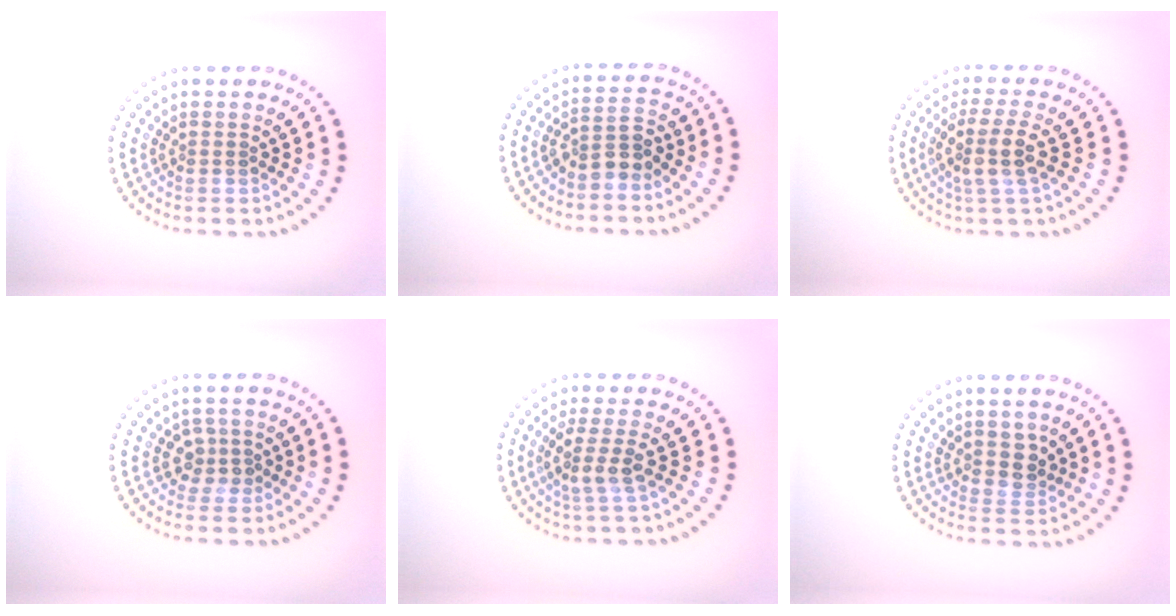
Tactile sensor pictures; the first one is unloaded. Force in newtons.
{"total": 2.7, "press": 2.4, "slide": 1.2}
{"total": 3.3, "press": 2.8, "slide": 1.8}
{"total": 1.6, "press": 1.3, "slide": 0.9}
{"total": 2.7, "press": 2.1, "slide": 1.6}
{"total": 2.0, "press": 1.7, "slide": 1.1}